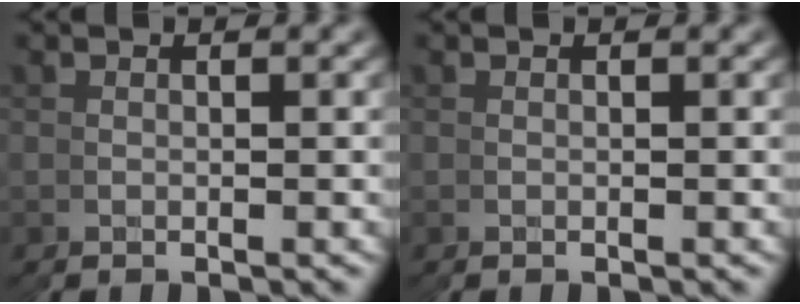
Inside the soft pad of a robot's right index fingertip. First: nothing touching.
{"total": 0.0}